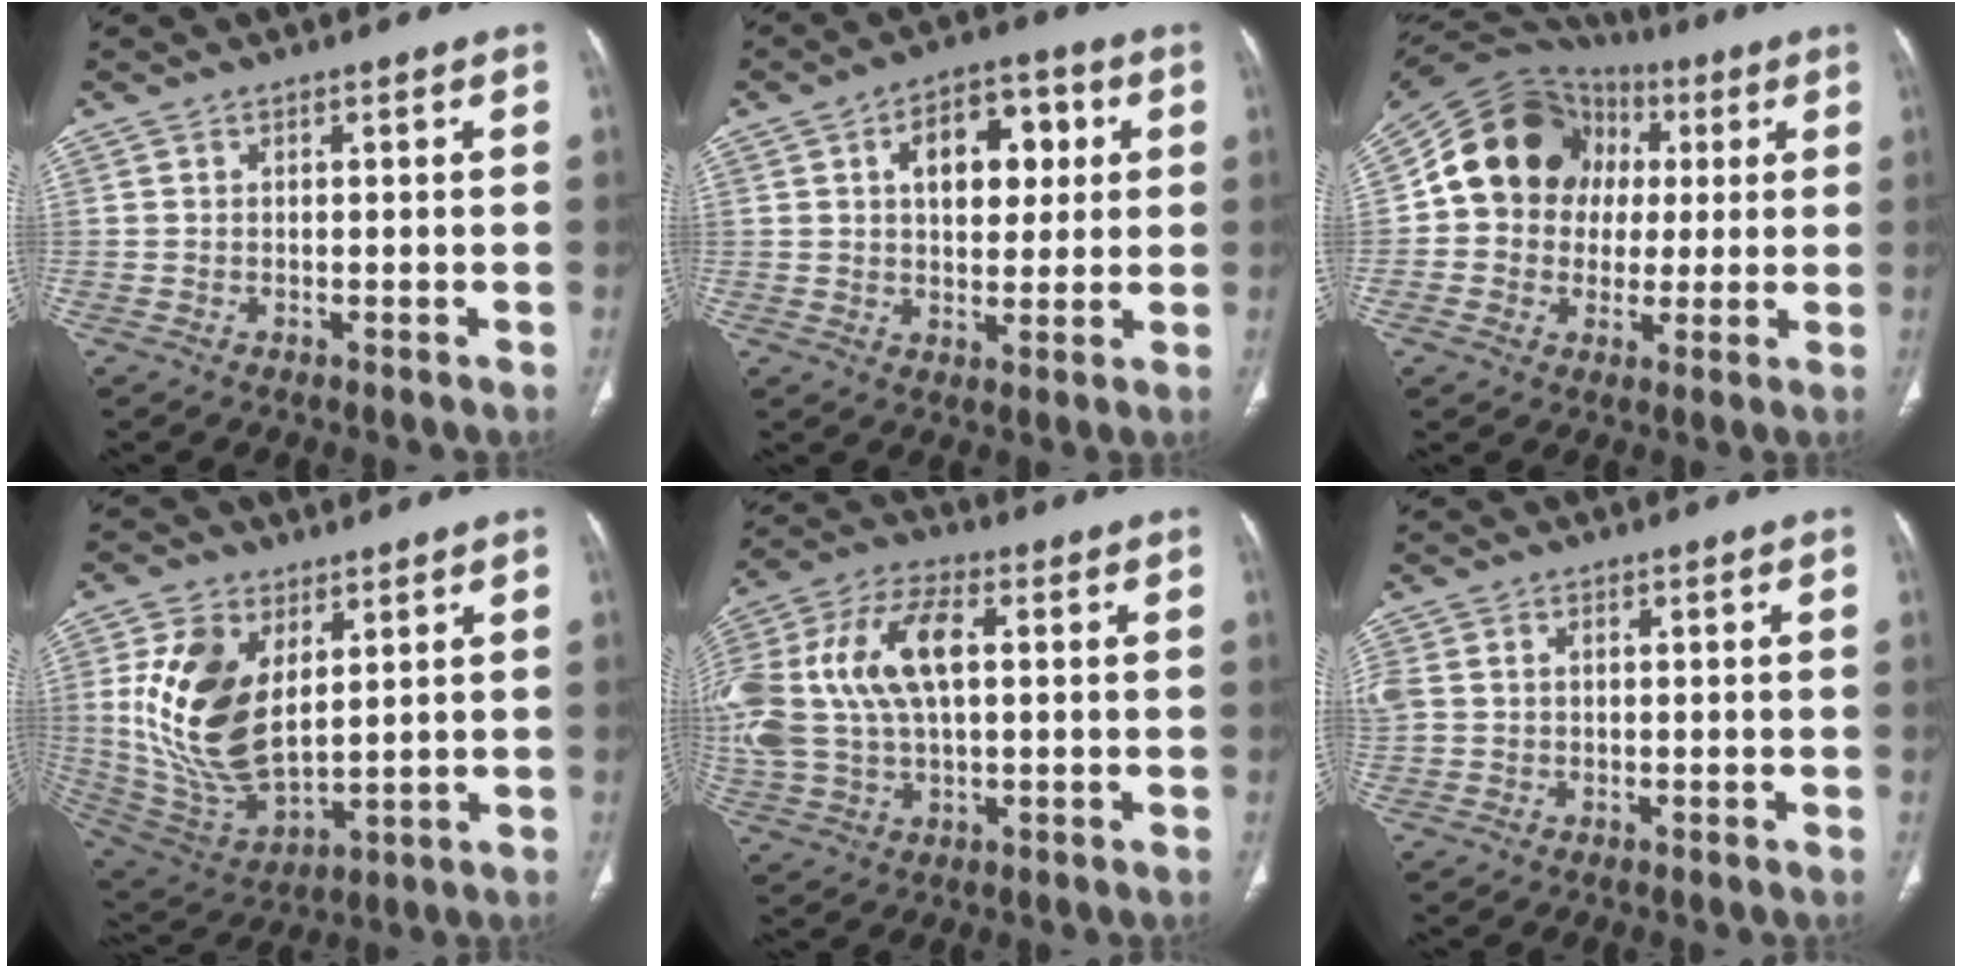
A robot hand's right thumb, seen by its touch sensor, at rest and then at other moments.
{"total": 12.4, "force": [3.2, 7.5, 9.3], "torque": [-0.098, 0.009, 0.046]}
{"total": 17.4, "force": [2.7, 15.2, 8.0], "torque": [-0.096, 0.032, 0.047]}
{"total": 18.2, "force": [4.5, 10.4, 14.2], "torque": [-0.267, -0.026, 0.103]}
{"total": 23.1, "force": [3.4, 12.7, 18.9], "torque": [-0.446, 0.027, 0.063]}
{"total": 4.8, "force": [0.4, 3.8, 2.9], "torque": [-0.091, 0.019, 0.015]}